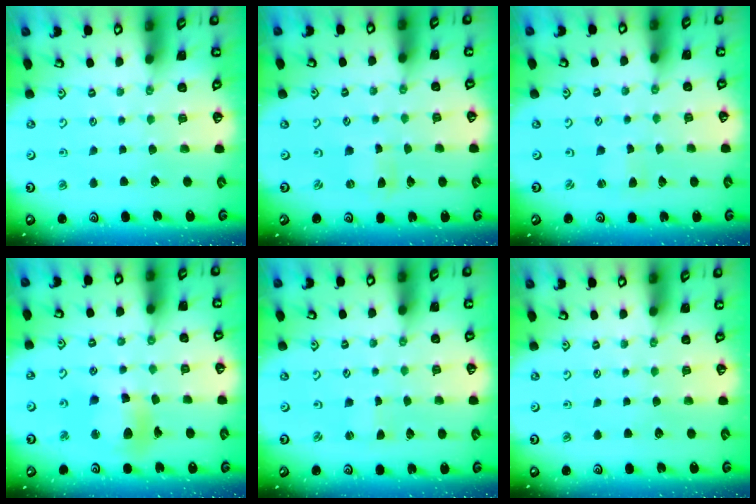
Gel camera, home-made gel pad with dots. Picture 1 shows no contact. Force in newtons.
{"total": 0.0}
{"total": 1.6, "press": 1.5, "slide": 0.3}
{"total": 11.9, "press": 11.8, "slide": 1.5}
{"total": 0.0}
{"total": 0.0}